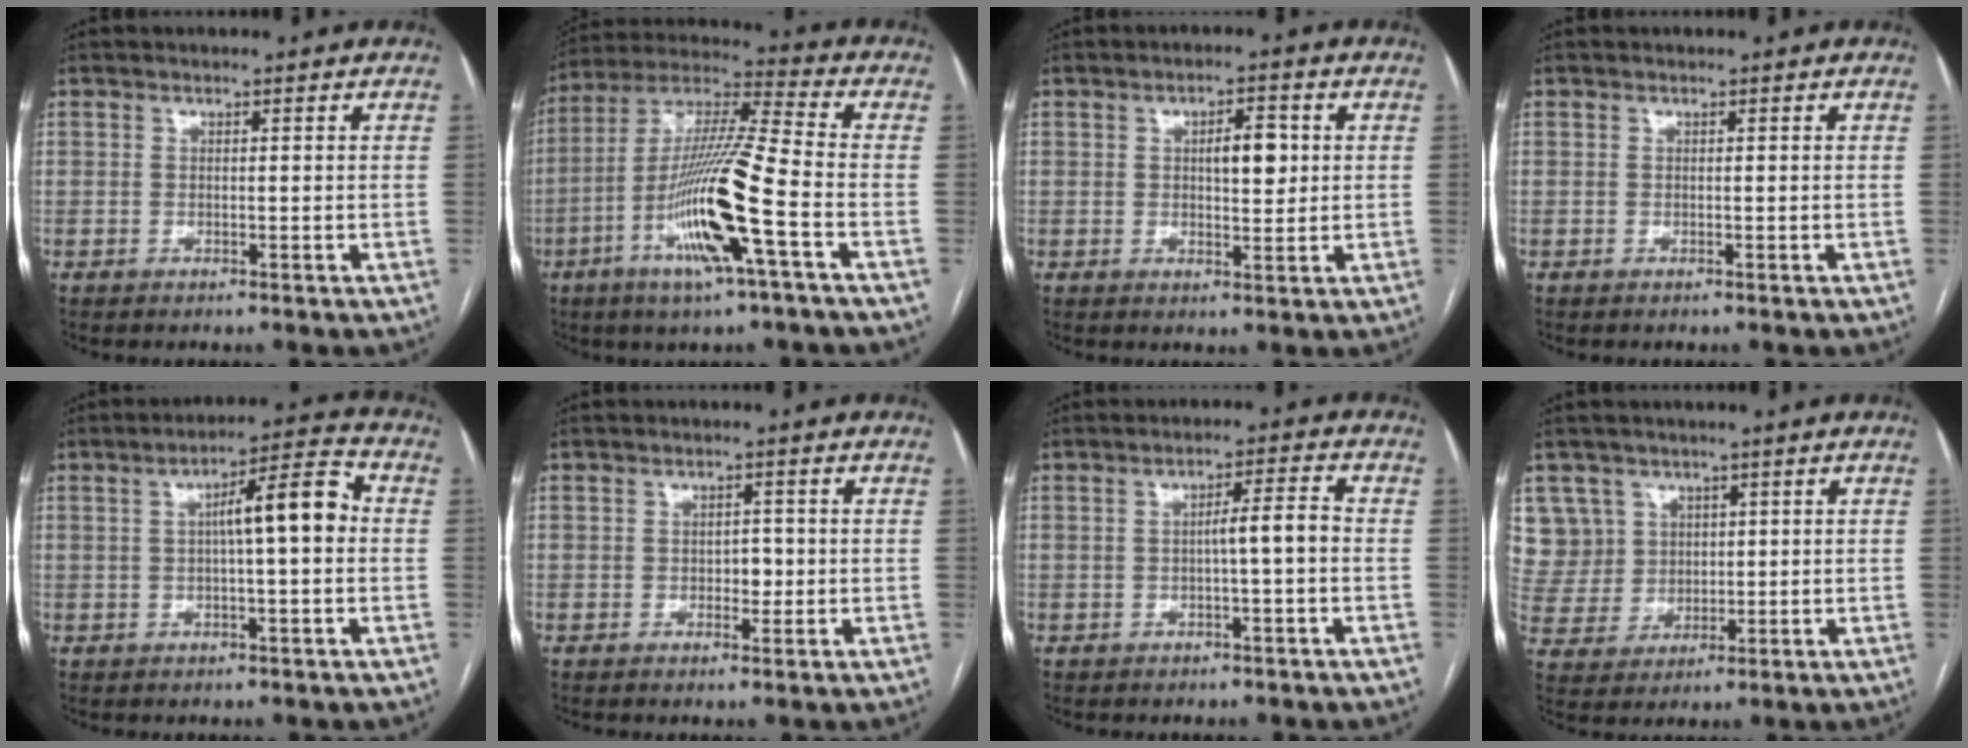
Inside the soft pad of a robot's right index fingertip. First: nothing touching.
{"total": 16.8, "force": [-5.9, 0.1, 15.7], "torque": [-0.312, -0.008, -0.112]}
{"total": 4.9, "force": [1.1, 1.9, 4.4], "torque": [-0.067, 0.005, 0.019]}
{"total": 0.0}
{"total": 8.6, "force": [0.8, 1.5, 8.4], "torque": [-0.129, 0.031, 0.012]}
{"total": 2.1, "force": [-0.3, 1.4, 1.5], "torque": [-0.018, 0.004, -0.001]}
{"total": 3.9, "force": [-0.5, 0.2, 3.9], "torque": [-0.061, 0.011, -0.005]}
{"total": 8.3, "force": [3.8, 7.3, -0.1], "torque": [-0.004, 0.029, 0.092]}